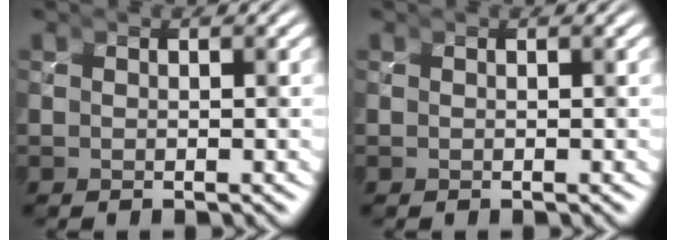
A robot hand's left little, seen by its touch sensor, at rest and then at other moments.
{"total": 0.0}